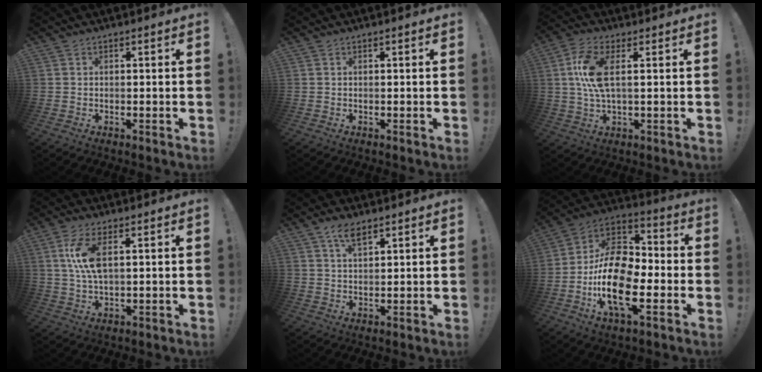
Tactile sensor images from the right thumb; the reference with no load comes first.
{"total": 0.0}
{"total": 10.5, "force": [1.8, 3.7, 9.7], "torque": [-0.188, -0.013, 0.029]}
{"total": 9.1, "force": [2.2, 3.5, 8.2], "torque": [-0.162, -0.011, 0.035]}
{"total": 5.4, "force": [3.5, 2.2, 3.5], "torque": [-0.066, -0.013, 0.062]}
{"total": 20.8, "force": [-5.9, 11.2, 16.5], "torque": [-0.329, 0.029, -0.093]}